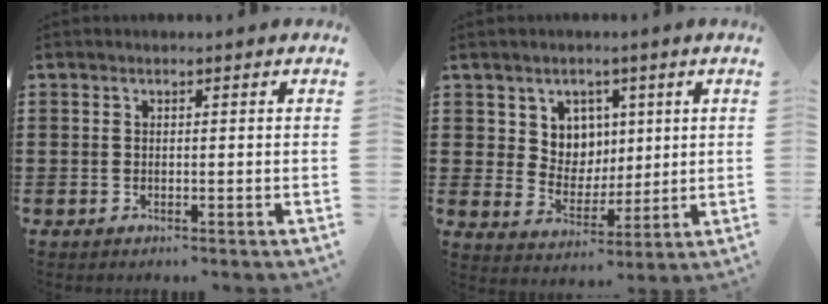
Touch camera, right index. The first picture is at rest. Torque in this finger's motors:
{"motor_torque": [0.16, 0.19, 0.10, 0.01]}